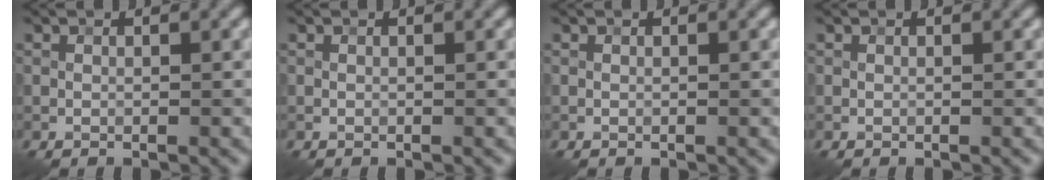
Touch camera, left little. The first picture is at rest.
{"total": 0.0}
{"total": 0.0}
{"total": 0.0}